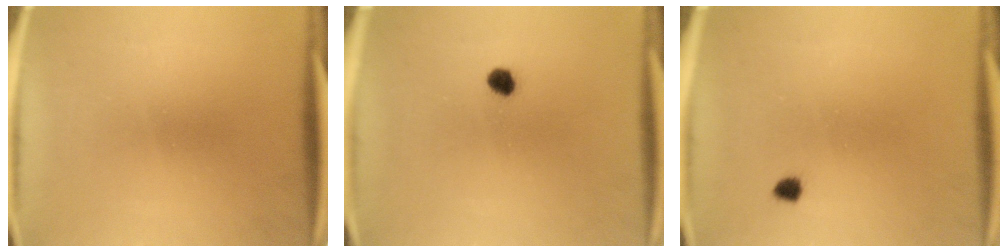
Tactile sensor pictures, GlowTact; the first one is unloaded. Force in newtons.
{"total": 2.2}
{"total": 1.2}